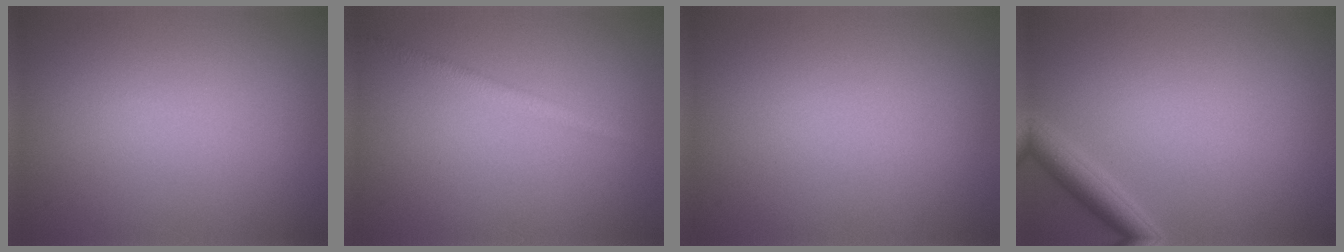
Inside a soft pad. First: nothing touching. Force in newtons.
{"total": 1.3, "press": 1.3, "slide": 0.0}
{"total": 0.0}
{"total": 2.4, "press": 2.4, "slide": 0.2}